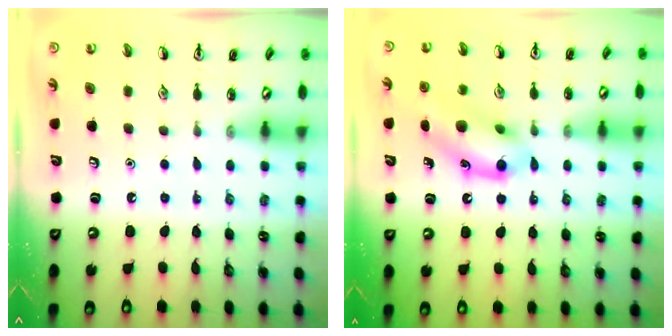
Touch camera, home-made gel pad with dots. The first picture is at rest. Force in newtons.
{"total": 13.5, "press": 13.2, "slide": 2.9}